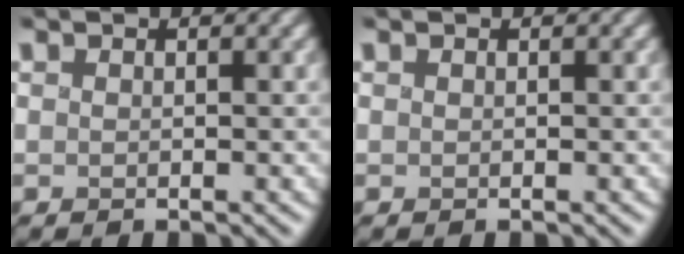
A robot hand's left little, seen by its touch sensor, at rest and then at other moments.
{"total": 0.0}